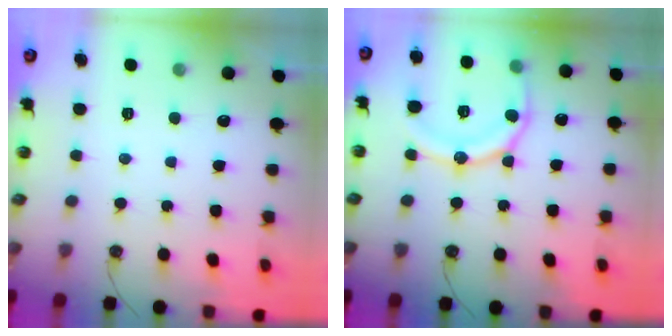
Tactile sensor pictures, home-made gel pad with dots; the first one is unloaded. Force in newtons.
{"total": 15.6, "press": 15.5, "slide": 1.6}